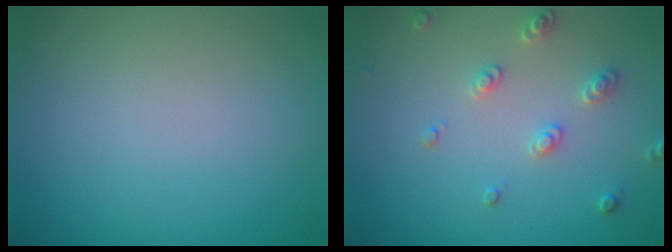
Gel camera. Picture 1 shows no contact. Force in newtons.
{"total": 2.5, "press": 2.4, "slide": 0.7}